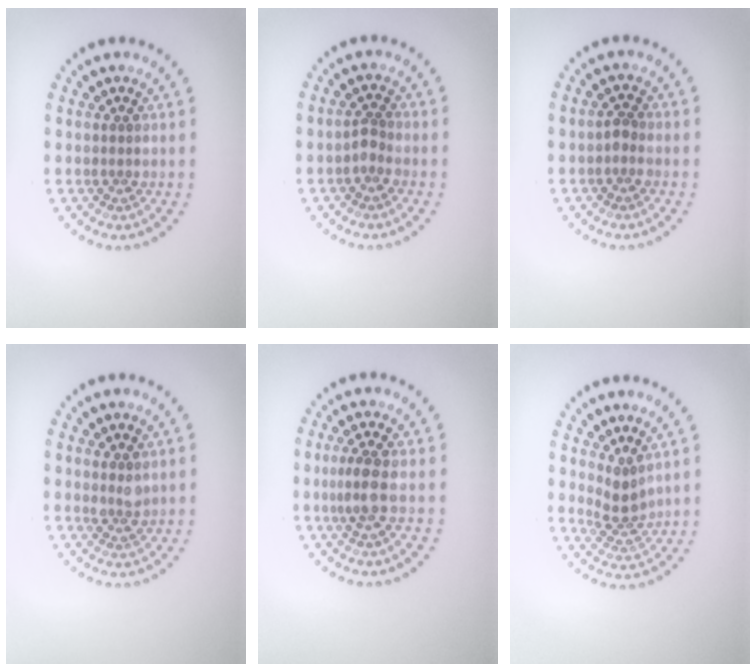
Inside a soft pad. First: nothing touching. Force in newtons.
{"total": 1.3, "press": 1.1, "slide": 0.8}
{"total": 0.9, "press": 0.8, "slide": 0.3}
{"total": 1.6, "press": 1.4, "slide": 0.9}
{"total": 2.1, "press": 1.8, "slide": 1.1}
{"total": 2.3, "press": 1.7, "slide": 1.4}